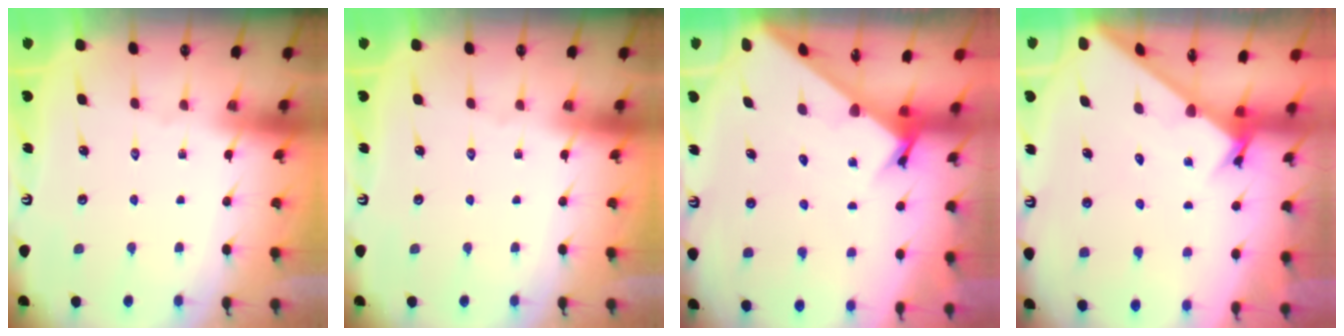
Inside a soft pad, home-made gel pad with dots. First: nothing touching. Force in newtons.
{"total": 0.0}
{"total": 2.1, "press": 2.1, "slide": 0.2}
{"total": 2.7, "press": 2.7, "slide": 0.3}